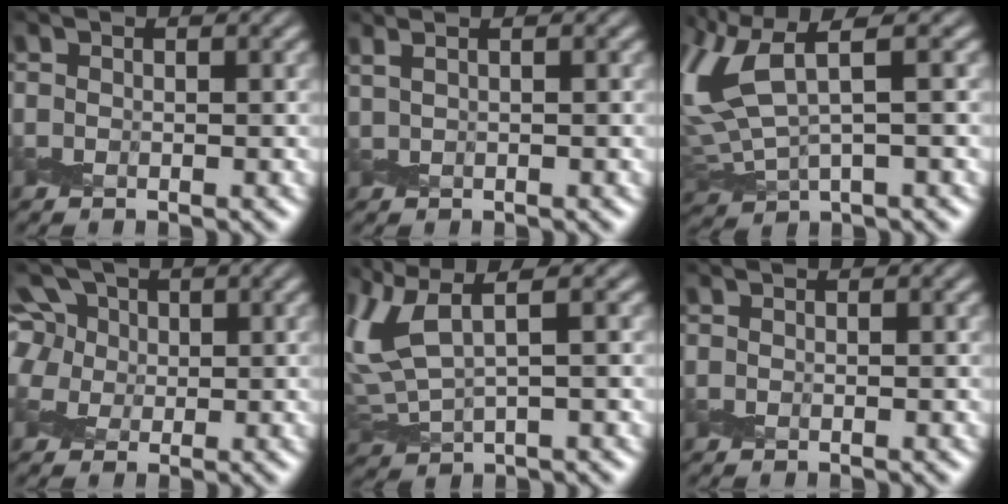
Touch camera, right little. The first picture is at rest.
{"total": 1.0, "force": [0.8, -0.2, 0.6], "torque": [-0.016, 0.002, 0.015]}
{"total": 6.8, "force": [2.1, 2.6, 5.9], "torque": [-0.159, 0.006, 0.047]}
{"total": 7.1, "force": [3.2, 5.1, 3.9], "torque": [-0.080, 0.023, 0.032]}
{"total": 4.6, "force": [1.8, 1.4, 4.0], "torque": [-0.108, 0.009, 0.040]}
{"total": 0.0}